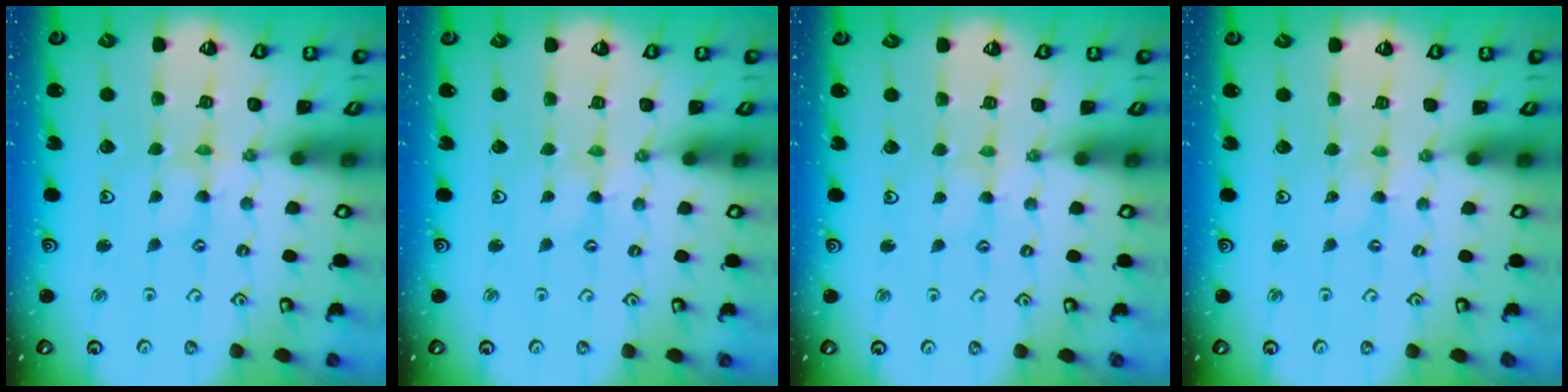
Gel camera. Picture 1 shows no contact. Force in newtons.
{"total": 0.0}
{"total": 1.5, "press": 1.5, "slide": 0.3}
{"total": 0.0}